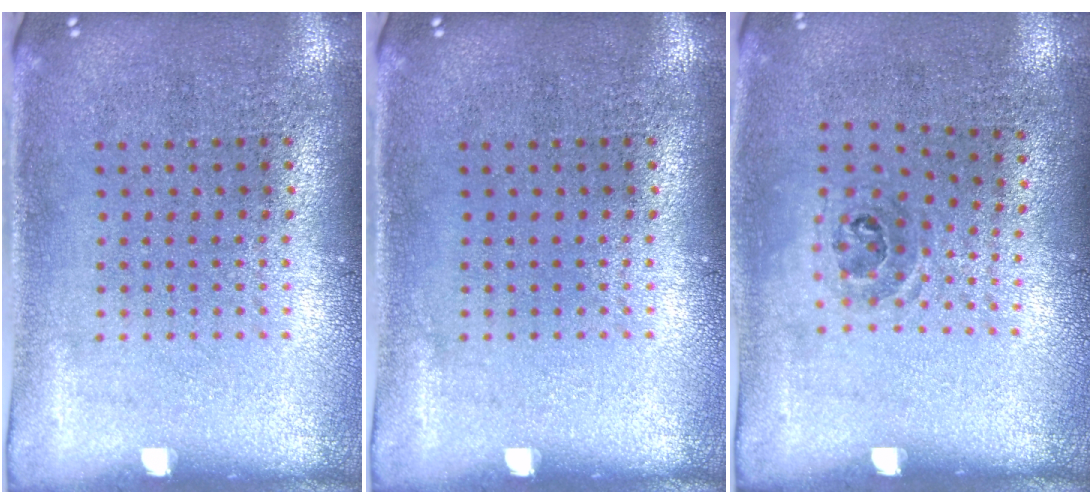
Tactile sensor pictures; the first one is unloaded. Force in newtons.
{"total": 0.0}
{"total": 1.0, "press": 0.7, "slide": 0.8}